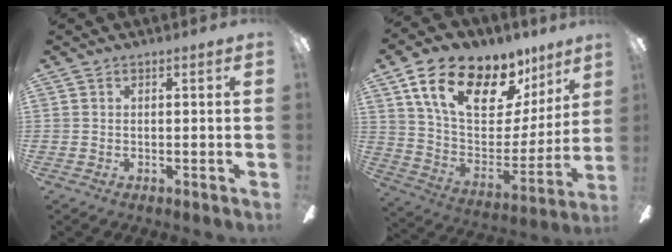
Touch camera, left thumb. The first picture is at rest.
{"total": 21.6, "force": [13.1, 11.2, 13.0], "torque": [-0.210, -0.073, 0.233]}